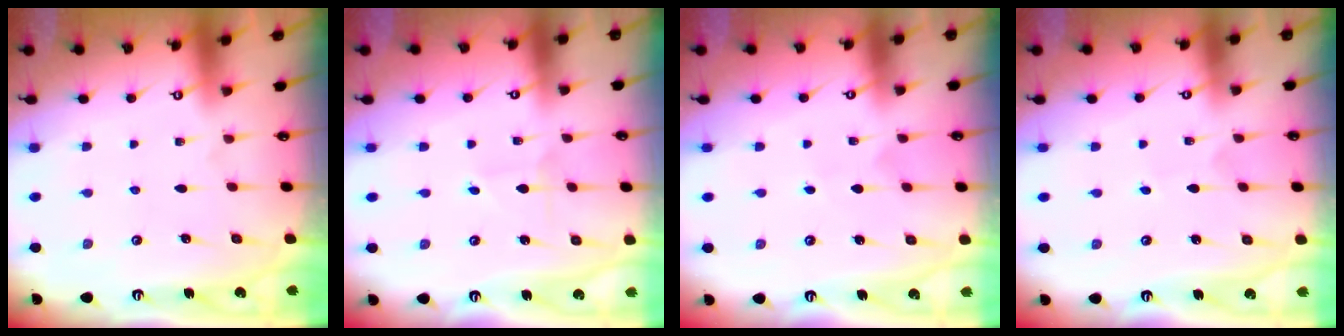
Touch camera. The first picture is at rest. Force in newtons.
{"total": 1.5, "press": 1.4, "slide": 0.2}
{"total": 3.0, "press": 3.0, "slide": 0.3}
{"total": 1.2, "press": 1.2, "slide": 0.1}